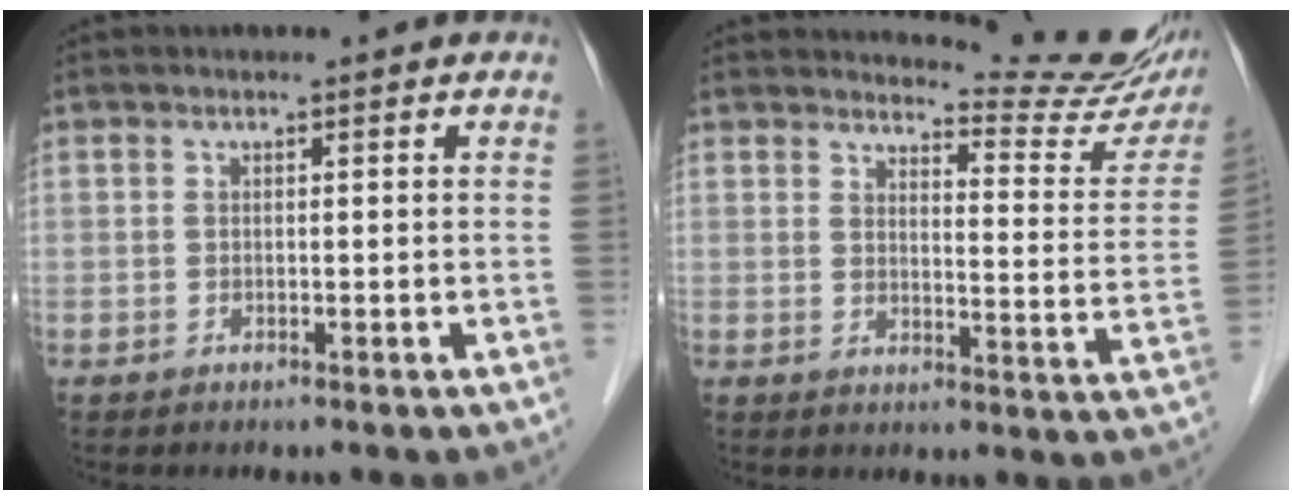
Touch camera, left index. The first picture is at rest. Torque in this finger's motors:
{"motor_torque": [0.62, -0.76, 0.19, 0.01]}